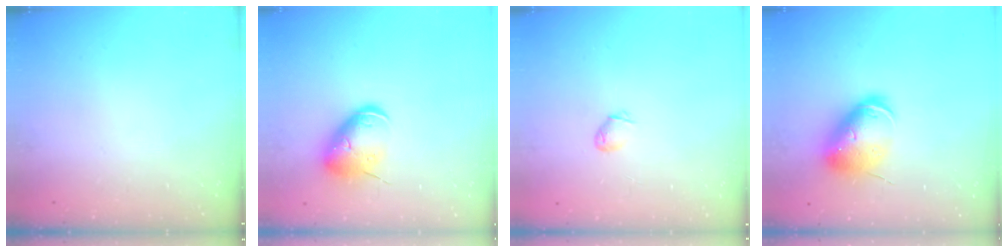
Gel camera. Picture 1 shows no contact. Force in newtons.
{"total": 11.2, "press": 11.0, "slide": 1.9}
{"total": 2.3, "press": 2.3, "slide": 0.5}
{"total": 12.8, "press": 12.6, "slide": 2.3}